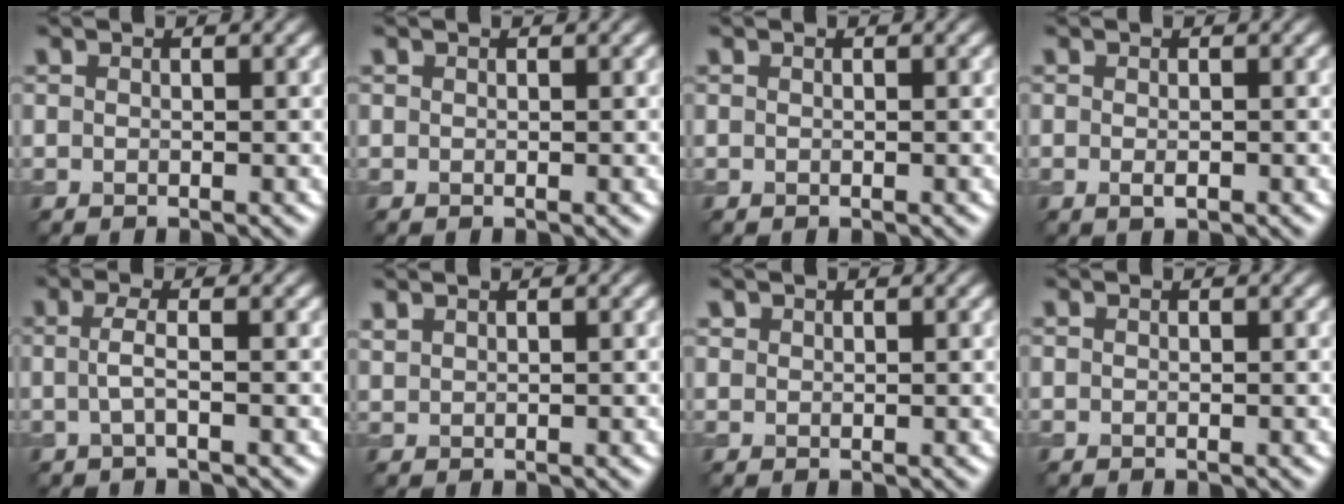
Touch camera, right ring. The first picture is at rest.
{"total": 0.0}
{"total": 0.0}
{"total": 0.8, "force": [-0.2, 0.3, 0.7], "torque": [-0.015, -0.003, -0.002]}
{"total": 1.8, "force": [-0.1, 0.4, 1.8], "torque": [-0.039, 0.001, -0.004]}
{"total": 0.8, "force": [0.8, 0.2, 0.1], "torque": [-0.007, 0.000, 0.022]}
{"total": 0.7, "force": [0.6, 0.5, 0.0], "torque": [0.002, 0.000, 0.013]}
{"total": 0.0}